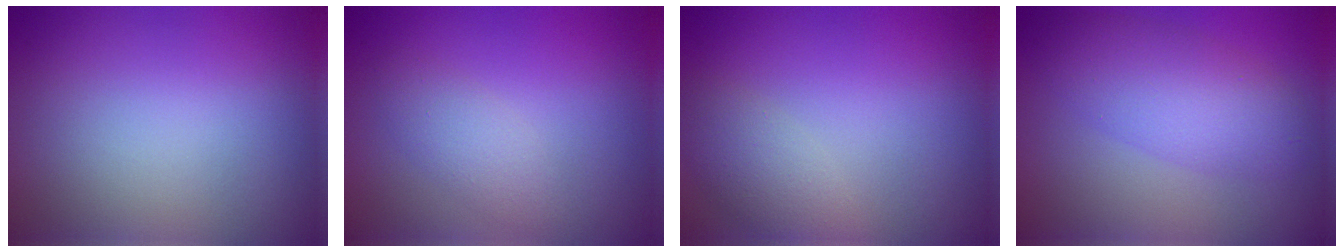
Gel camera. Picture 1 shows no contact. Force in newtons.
{"total": 2.2, "press": 2.2, "slide": 0.2}
{"total": 2.4, "press": 2.4, "slide": 0.2}
{"total": 5.0, "press": 5.0, "slide": 0.2}